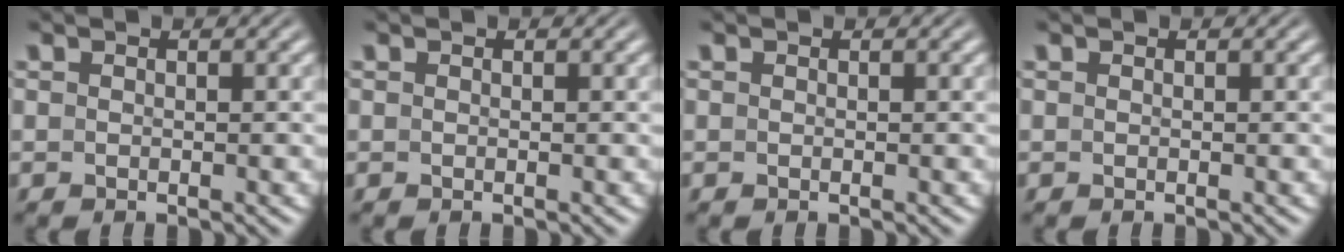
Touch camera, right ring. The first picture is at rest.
{"total": 0.0}
{"total": 0.0}
{"total": 0.0}